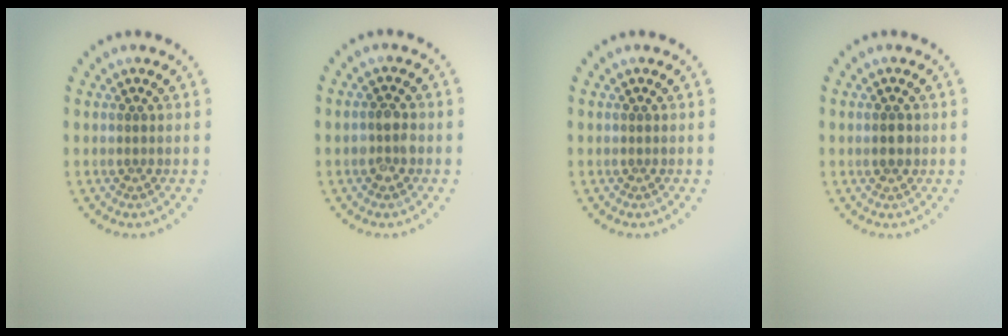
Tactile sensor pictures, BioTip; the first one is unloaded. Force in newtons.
{"total": 2.0, "press": 1.9, "slide": 0.4}
{"total": 0.0}
{"total": 1.7, "press": 1.7, "slide": 0.1}